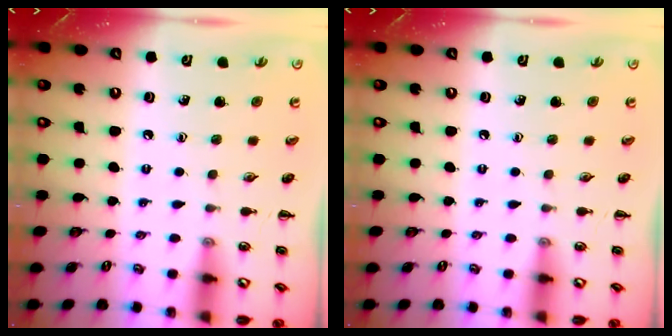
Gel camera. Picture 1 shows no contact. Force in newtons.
{"total": 0.0}